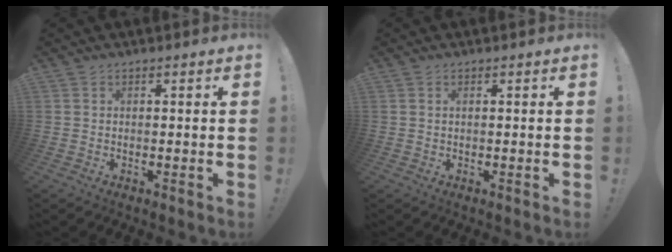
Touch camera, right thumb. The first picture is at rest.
{"total": 0.8, "force": [0.4, 0.0, 0.7], "torque": [-0.009, -0.001, 0.006]}